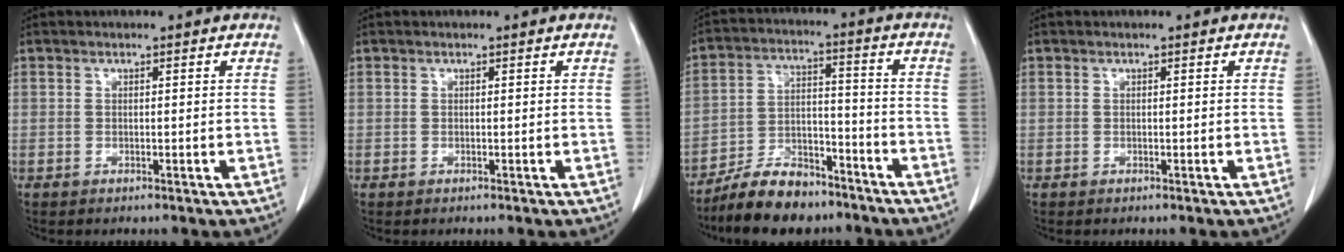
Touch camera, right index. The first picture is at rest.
{"total": 0.0}
{"total": 10.9, "force": [-9.1, 4.0, 4.5], "torque": [-0.081, 0.010, -0.161]}
{"total": 0.0}